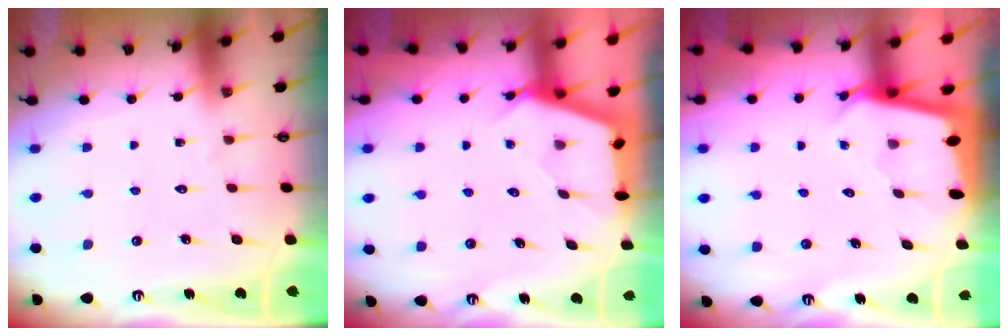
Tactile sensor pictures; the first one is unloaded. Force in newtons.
{"total": 2.6, "press": 2.5, "slide": 0.4}
{"total": 2.4, "press": 2.4, "slide": 0.1}